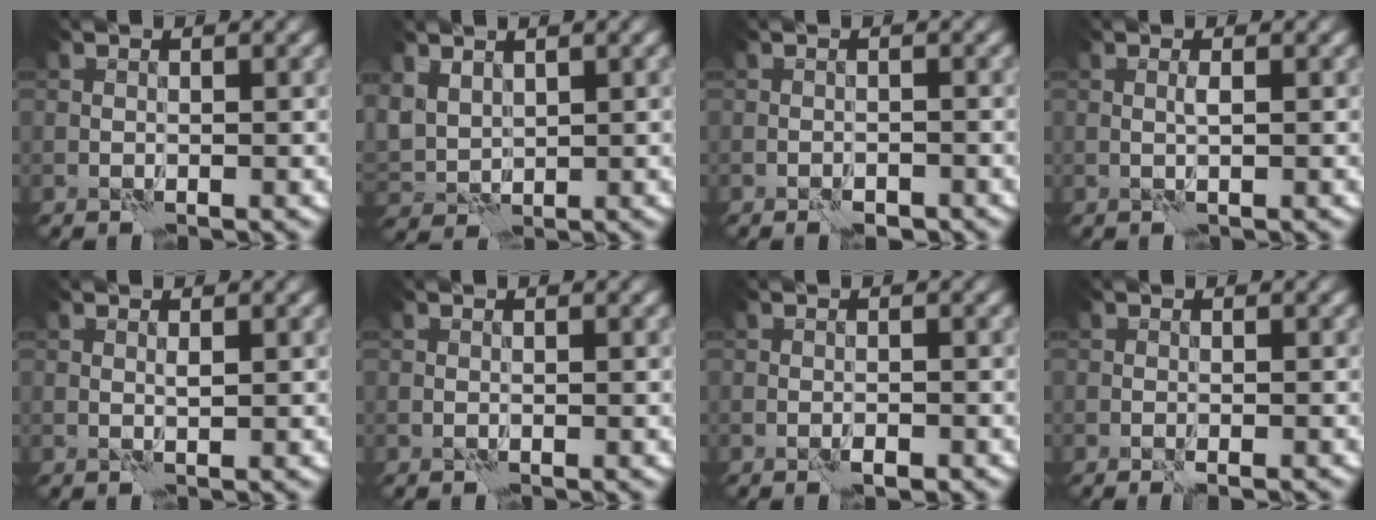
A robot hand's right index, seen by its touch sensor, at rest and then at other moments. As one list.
[{"total": 3.0, "force": [1.8, 2.0, 1.3], "torque": [-0.043, -0.003, 0.036]}, {"total": 1.6, "force": [-1.2, 0.7, 0.8], "torque": [-0.016, 0.001, -0.020]}, {"total": 0.6, "force": [0.2, -0.2, 0.6], "torque": [-0.015, 0.000, 0.003]}, {"total": 0.6, "force": [0.3, 0.0, 0.4], "torque": [-0.012, -0.002, 0.005]}, {"total": 0.0}, {"total": 1.2, "force": [-0.7, 0.4, 0.9], "torque": [-0.015, 0.000, -0.013]}, {"total": 1.4, "force": [-1.0, 0.1, 0.9], "torque": [-0.021, 0.004, -0.013]}]